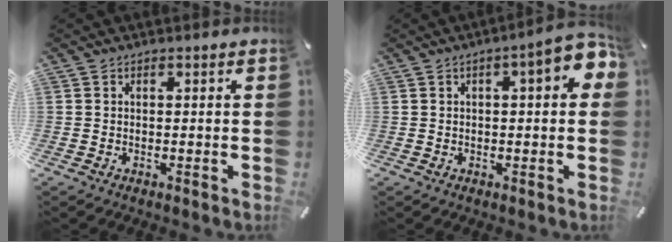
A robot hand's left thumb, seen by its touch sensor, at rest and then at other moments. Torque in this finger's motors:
{"motor_torque": [1.47, 1.86, 0.70, -0.63, 0.25]}